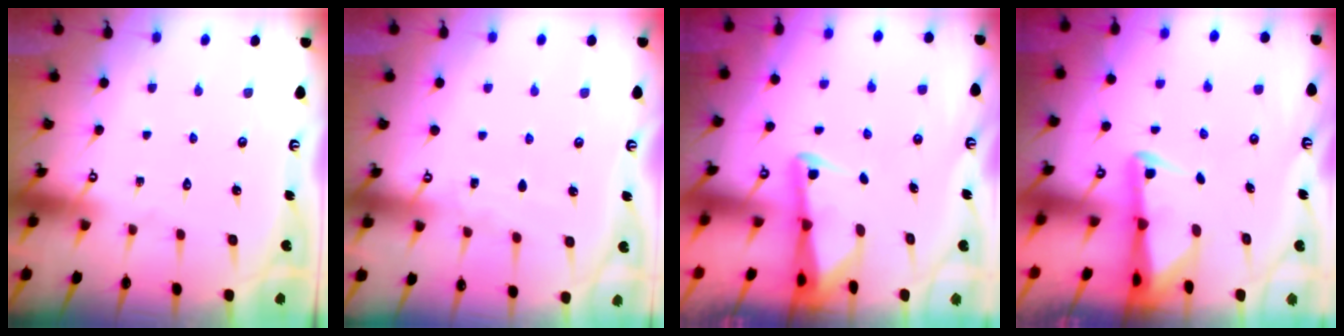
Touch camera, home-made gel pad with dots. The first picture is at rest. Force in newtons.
{"total": 3.6, "press": 3.6, "slide": 0.5}
{"total": 2.3, "press": 2.3, "slide": 0.4}
{"total": 2.4, "press": 2.4, "slide": 0.5}